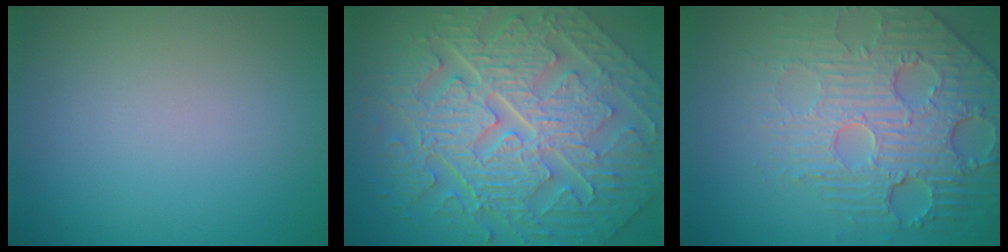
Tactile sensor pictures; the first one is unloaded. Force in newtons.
{"total": 11.7, "press": 7.9, "slide": 8.6}
{"total": 5.7, "press": 5.0, "slide": 2.7}